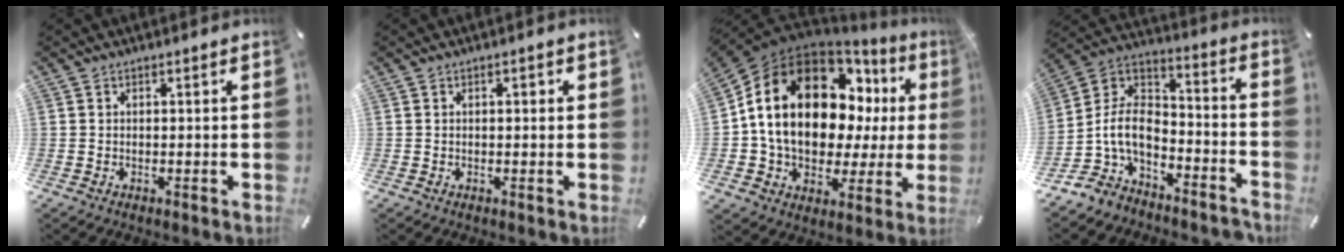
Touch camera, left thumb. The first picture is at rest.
{"total": 1.1, "force": [0.1, 0.5, 0.9], "torque": [-0.019, 0.005, -0.001]}
{"total": 20.8, "force": [5.8, 14.2, 14.0], "torque": [-0.253, -0.037, 0.106]}
{"total": 10.8, "force": [-3.8, 8.0, 6.1], "torque": [-0.155, 0.003, -0.076]}